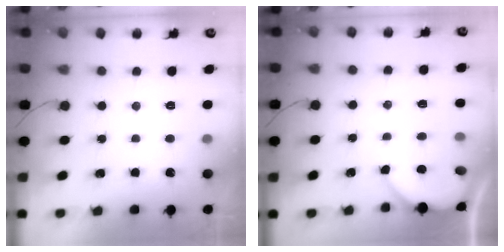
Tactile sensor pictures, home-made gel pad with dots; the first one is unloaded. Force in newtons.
{"total": 2.9, "press": 2.9, "slide": 0.4}